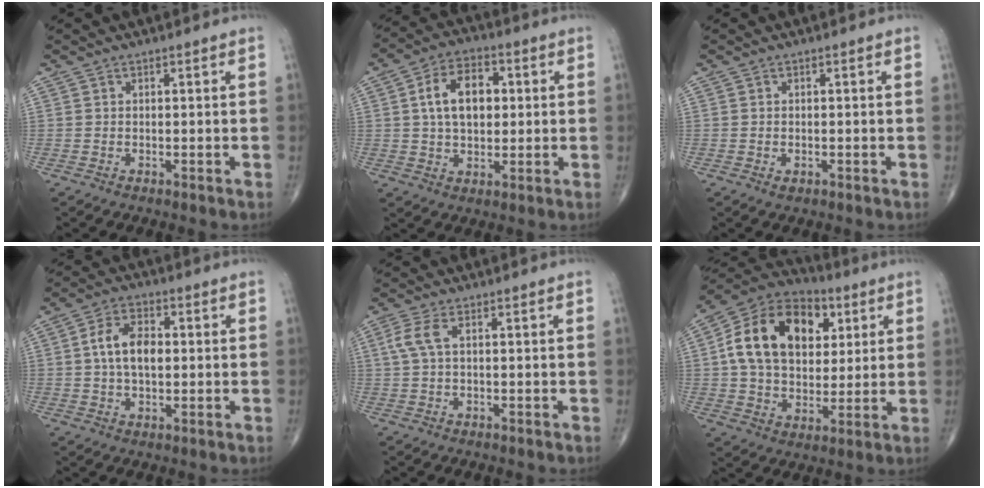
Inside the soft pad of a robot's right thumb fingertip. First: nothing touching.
{"total": 11.1, "force": [1.8, 7.1, 8.3], "torque": [-0.122, 0.011, 0.026]}
{"total": 1.1, "force": [-0.4, 0.7, 0.7], "torque": [-0.008, 0.002, -0.004]}
{"total": 8.2, "force": [0.7, 4.7, 6.6], "torque": [-0.112, 0.011, 0.007]}
{"total": 3.6, "force": [0.8, 1.3, 3.3], "torque": [-0.098, 0.015, 0.017]}
{"total": 21.0, "force": [5.2, 14.3, 14.5], "torque": [-0.226, 0.007, 0.083]}